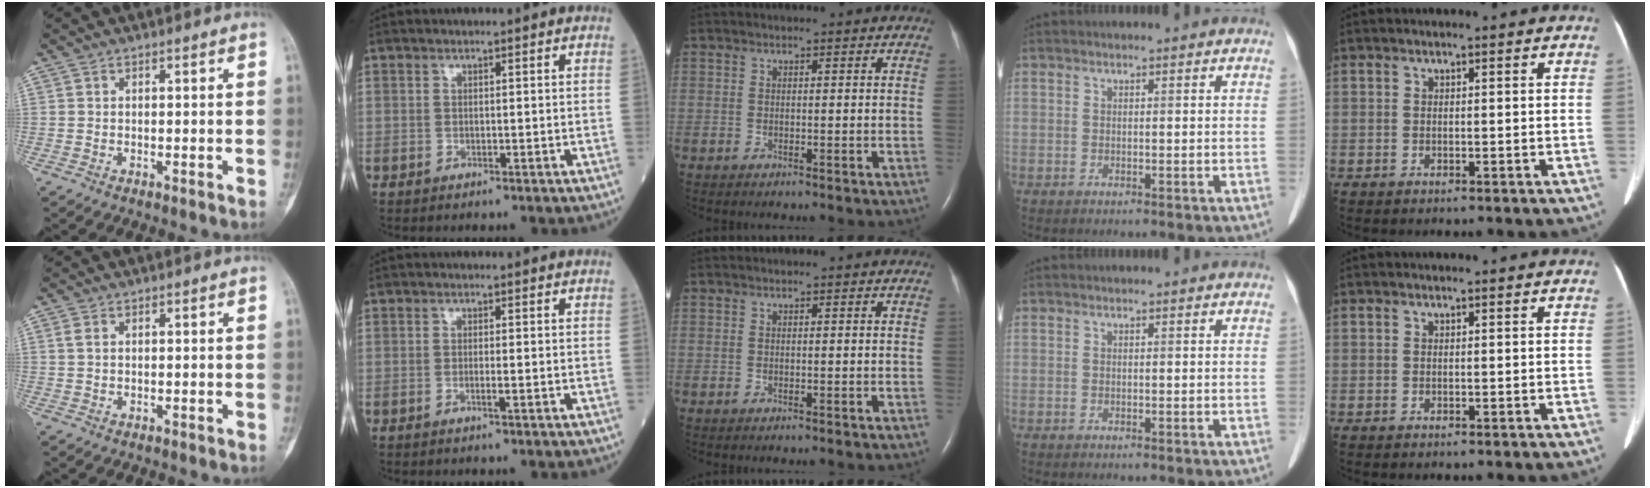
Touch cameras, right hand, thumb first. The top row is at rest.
{"thumb": {"total": 1.3, "force": [0.6, 0.8, 0.9], "torque": [-0.022, 0.005, 0.013]}, "index": {"total": 0.9, "force": [-0.3, -0.2, 0.8], "torque": [-0.018, 0.000, -0.004]}}